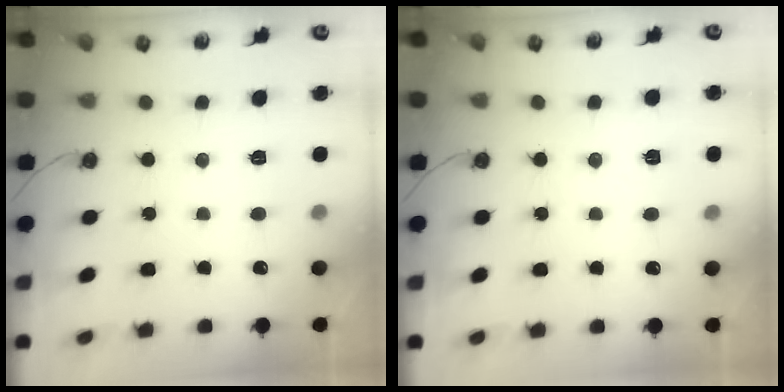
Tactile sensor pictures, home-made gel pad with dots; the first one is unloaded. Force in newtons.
{"total": 4.9, "press": 3.8, "slide": 3.1}